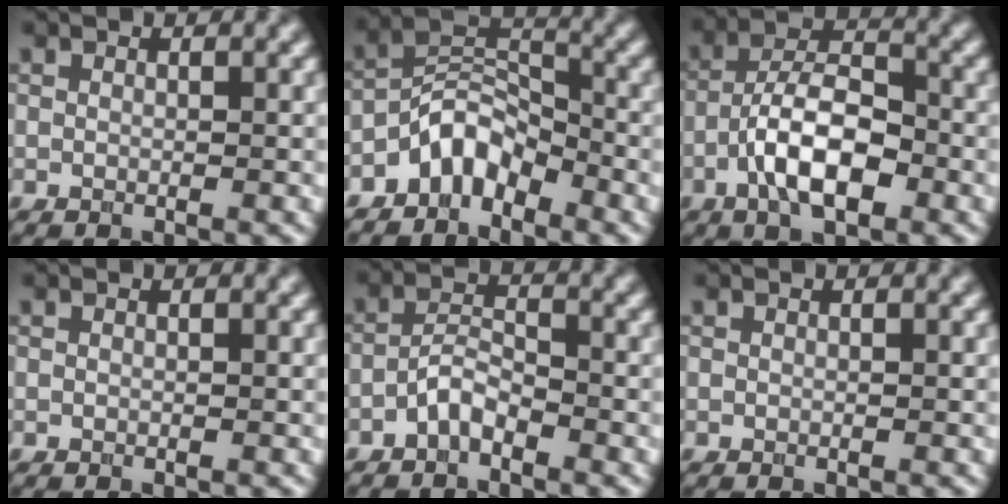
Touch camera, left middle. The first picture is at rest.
{"total": 4.4, "force": [-3.2, 2.1, 2.1], "torque": [-0.029, 0.017, -0.070]}
{"total": 6.8, "force": [-2.7, 2.7, 5.5], "torque": [-0.094, 0.010, -0.054]}
{"total": 0.0}
{"total": 2.3, "force": [-1.7, 0.9, 1.4], "torque": [-0.025, 0.010, -0.036]}
{"total": 0.0}